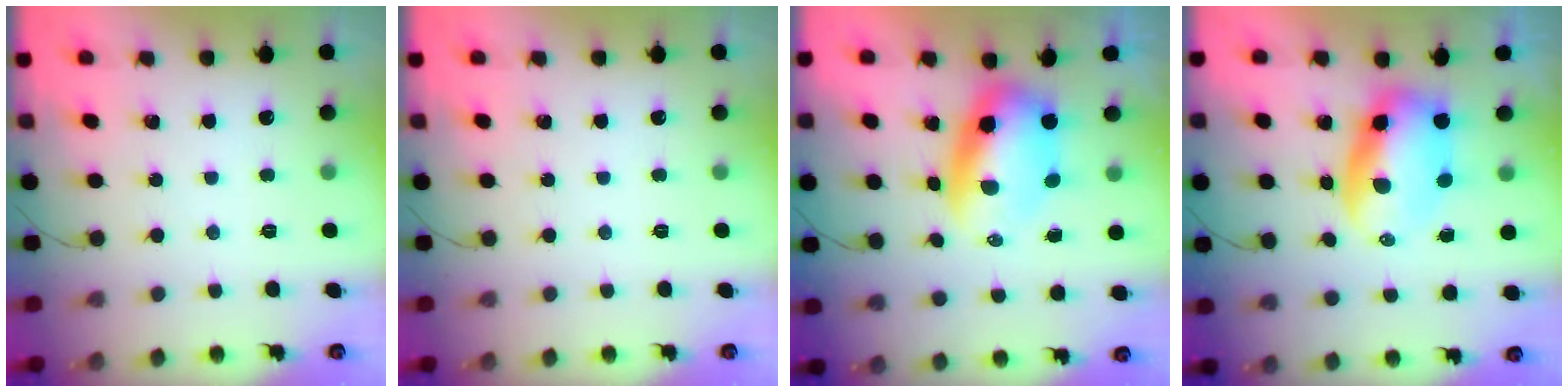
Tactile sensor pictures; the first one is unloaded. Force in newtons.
{"total": 0.0}
{"total": 8.9, "press": 8.6, "slide": 2.5}
{"total": 8.1, "press": 7.8, "slide": 1.9}